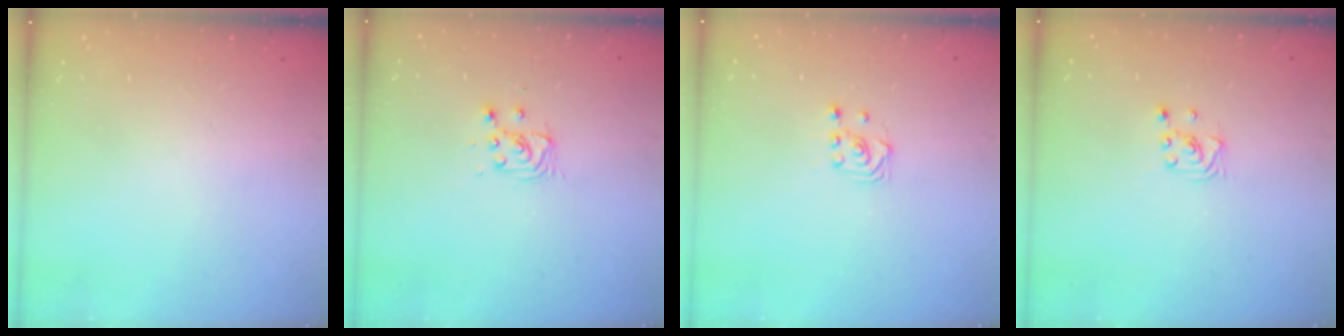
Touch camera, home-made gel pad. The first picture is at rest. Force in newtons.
{"total": 4.0, "press": 4.0, "slide": 0.4}
{"total": 2.9, "press": 2.6, "slide": 1.4}
{"total": 2.0, "press": 2.0, "slide": 0.1}